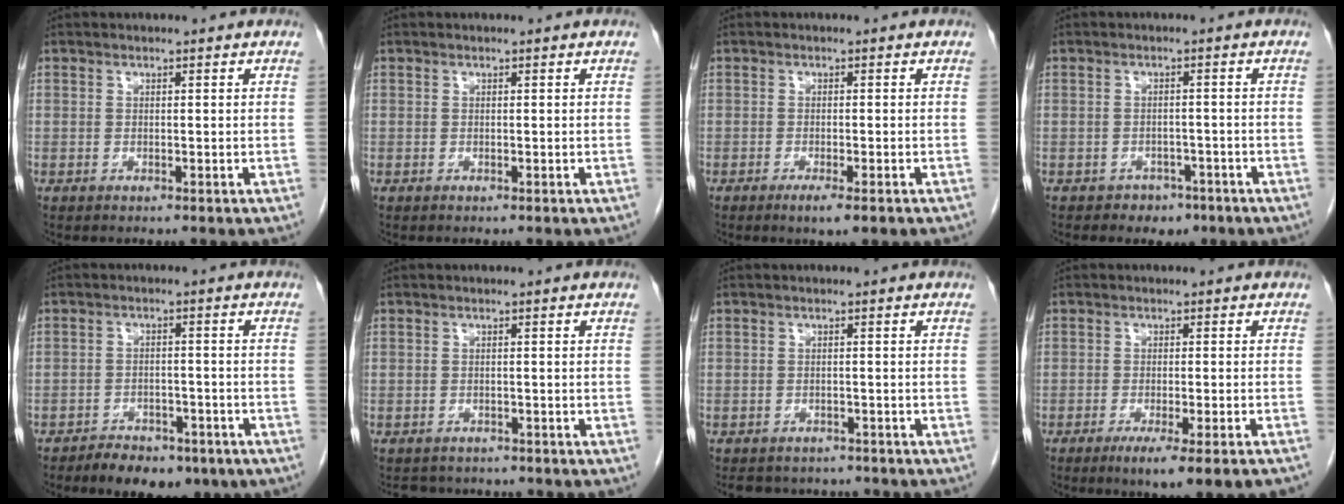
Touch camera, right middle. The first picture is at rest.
{"total": 0.0}
{"total": 3.0, "force": [-1.8, 0.4, 2.4], "torque": [-0.033, -0.006, -0.026]}
{"total": 3.1, "force": [-2.1, 2.3, 0.6], "torque": [-0.010, 0.010, -0.022]}
{"total": 8.7, "force": [-6.3, 4.3, 4.2], "torque": [-0.055, 0.007, -0.086]}
{"total": 3.9, "force": [-3.6, 1.6, 0.1], "torque": [0.000, 0.001, -0.048]}
{"total": 6.8, "force": [-6.1, 2.8, 0.9], "torque": [-0.008, 0.005, -0.075]}
{"total": 8.1, "force": [-5.6, 0.0, 5.8], "torque": [-0.069, -0.019, -0.079]}